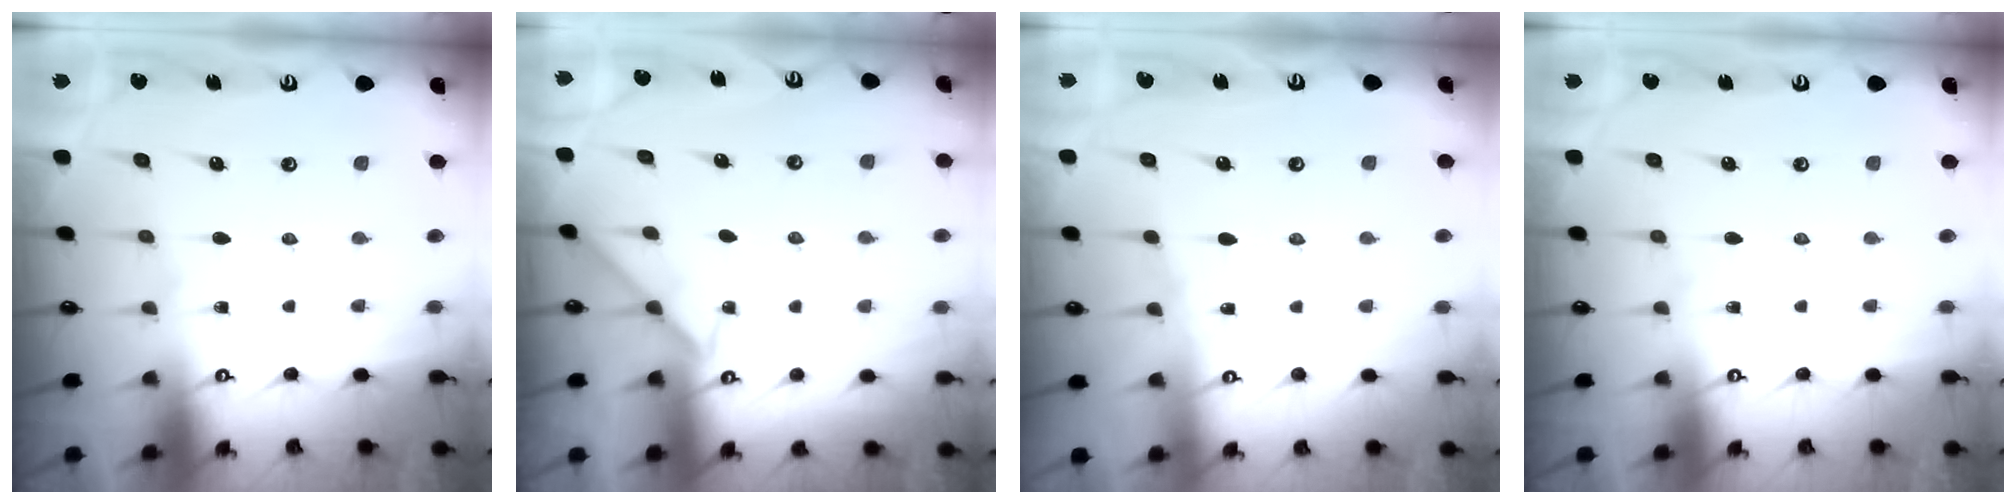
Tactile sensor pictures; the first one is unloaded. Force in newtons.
{"total": 4.3, "press": 4.3, "slide": 0.6}
{"total": 2.2, "press": 2.1, "slide": 0.5}
{"total": 0.0}